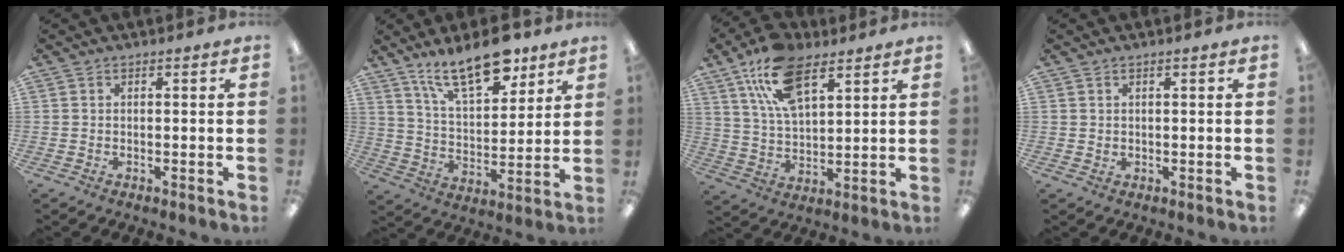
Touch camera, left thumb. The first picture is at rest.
{"total": 17.1, "force": [11.9, 6.9, 10.2], "torque": [-0.156, -0.065, 0.201]}
{"total": 15.2, "force": [8.9, 7.6, 9.8], "torque": [-0.179, -0.018, 0.163]}
{"total": 0.7, "force": [0.5, 0.3, 0.3], "torque": [-0.007, 0.001, 0.009]}